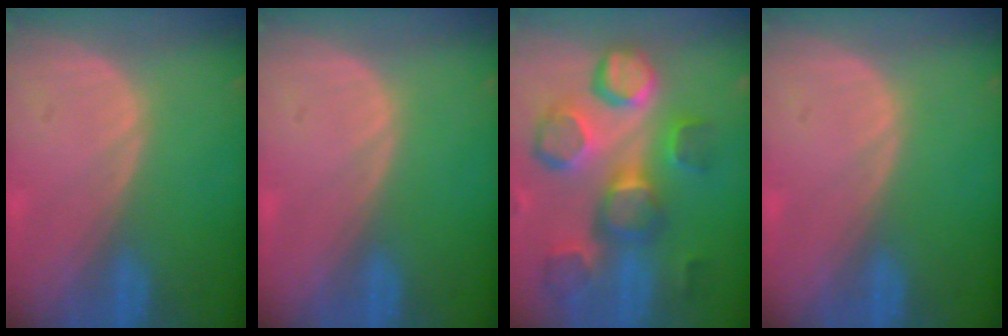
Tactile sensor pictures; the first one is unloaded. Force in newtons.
{"total": 0.0}
{"total": 12.5, "press": 11.1, "slide": 5.7}
{"total": 0.0}